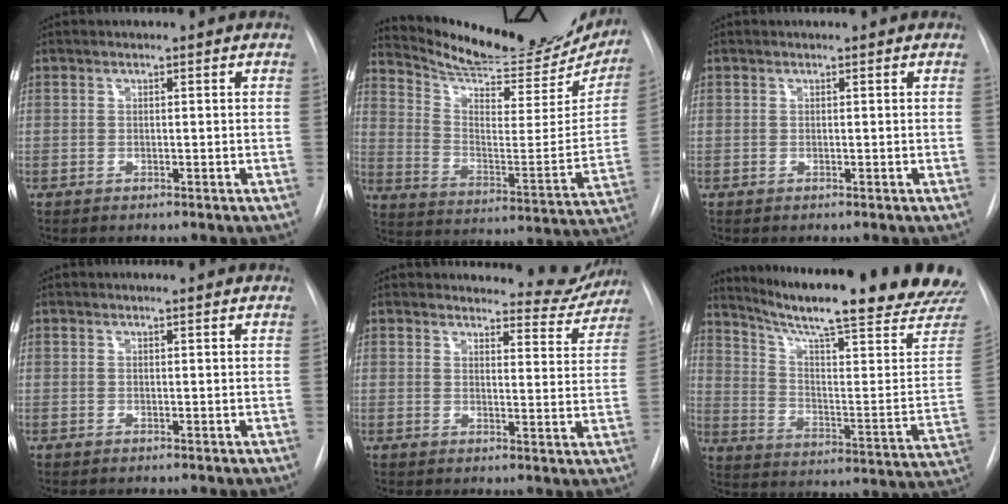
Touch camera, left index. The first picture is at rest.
{"total": 25.2, "force": [22.9, 5.7, 8.8], "torque": [-0.144, -0.063, 0.315]}
{"total": 0.0}
{"total": 2.2, "force": [2.1, 0.1, 0.4], "torque": [-0.012, 0.006, 0.020]}
{"total": 8.2, "force": [8.0, 1.9, 0.2], "torque": [0.017, -0.037, 0.080]}
{"total": 27.0, "force": [23.1, 1.1, 14.0], "torque": [-0.220, -0.088, 0.303]}